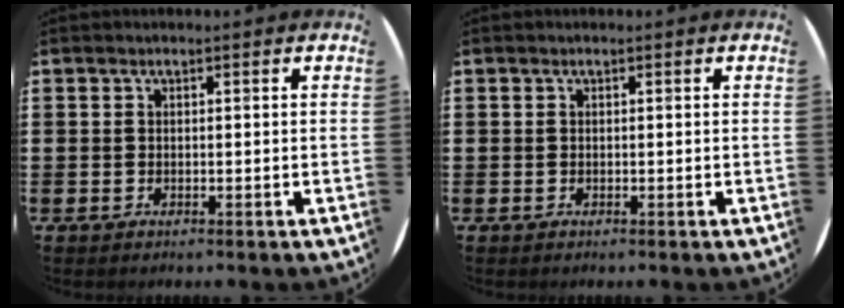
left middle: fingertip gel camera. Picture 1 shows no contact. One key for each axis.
{"total": 0.0}